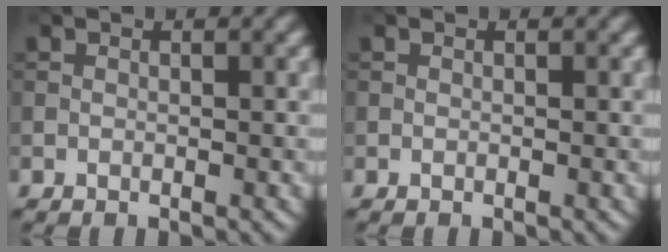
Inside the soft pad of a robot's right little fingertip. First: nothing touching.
{"total": 0.0}